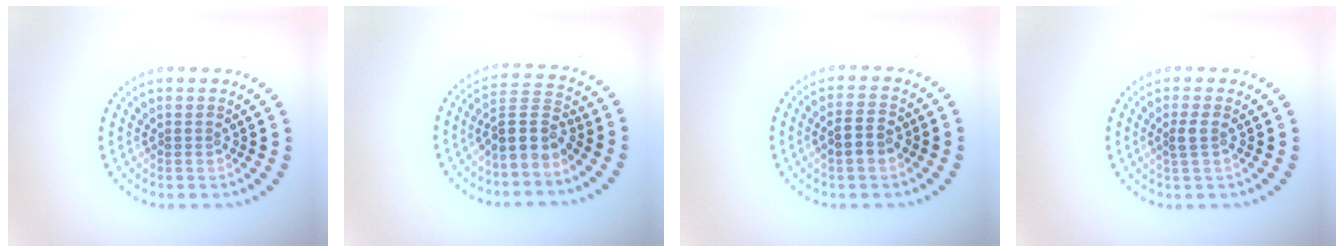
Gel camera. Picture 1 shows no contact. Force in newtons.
{"total": 3.8, "press": 3.4, "slide": 1.8}
{"total": 2.7, "press": 2.6, "slide": 0.7}
{"total": 1.4, "press": 1.1, "slide": 0.8}